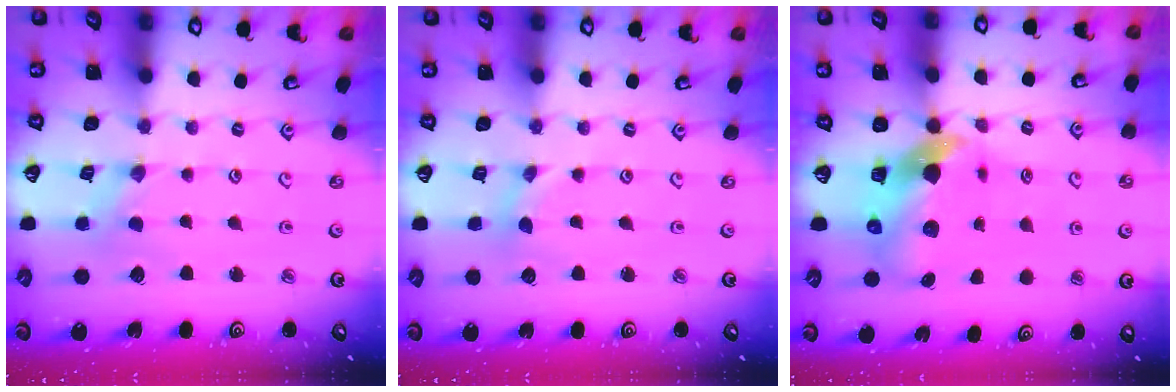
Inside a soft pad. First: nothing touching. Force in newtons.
{"total": 0.9, "press": 0.9, "slide": 0.2}
{"total": 8.6, "press": 8.5, "slide": 1.5}